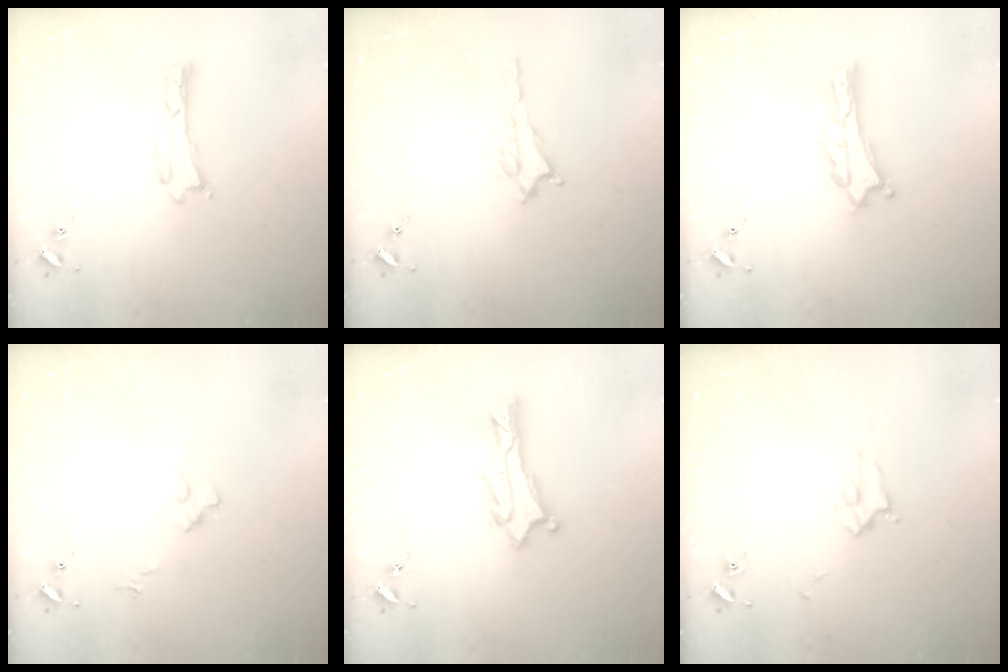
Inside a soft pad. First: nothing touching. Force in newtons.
{"total": 1.4, "press": 1.4, "slide": 0.2}
{"total": 1.3, "press": 1.3, "slide": 0.3}
{"total": 3.1, "press": 3.0, "slide": 0.4}
{"total": 1.5, "press": 1.5, "slide": 0.1}
{"total": 2.3, "press": 2.3, "slide": 0.3}